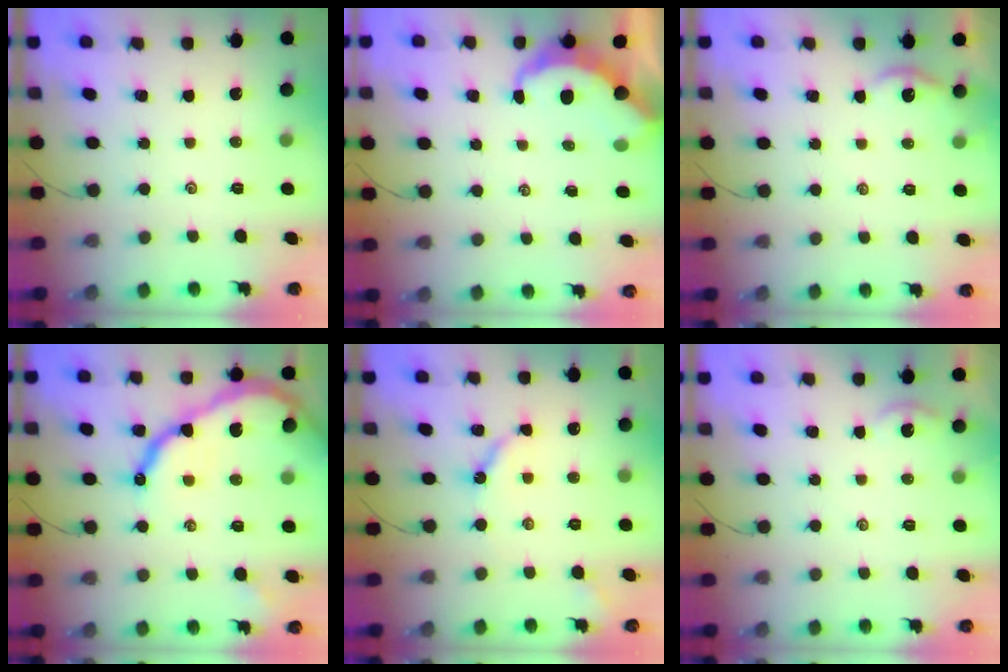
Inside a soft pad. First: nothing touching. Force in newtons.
{"total": 5.6, "press": 5.6, "slide": 0.3}
{"total": 3.2, "press": 3.2, "slide": 0.3}
{"total": 16.4, "press": 16.3, "slide": 1.4}
{"total": 6.8, "press": 6.7, "slide": 0.6}
{"total": 0.6, "press": 0.6, "slide": 0.2}